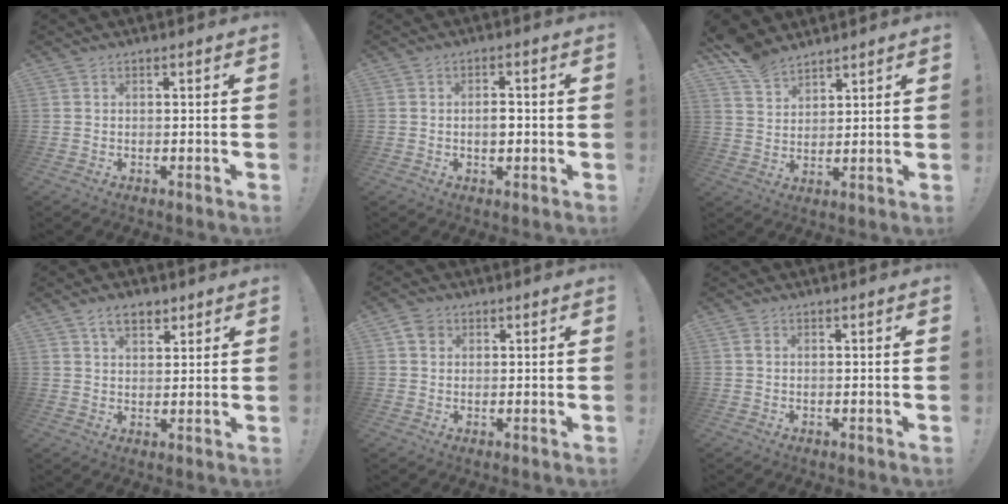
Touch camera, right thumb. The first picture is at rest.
{"total": 3.2, "force": [-0.6, 1.9, 2.5], "torque": [-0.031, 0.003, -0.015]}
{"total": 8.9, "force": [7.2, 4.4, 2.6], "torque": [-0.046, -0.045, 0.141]}
{"total": 6.7, "force": [4.0, 3.8, 3.8], "torque": [-0.052, -0.009, 0.071]}
{"total": 3.8, "force": [1.7, 3.1, 1.5], "torque": [-0.018, -0.003, 0.032]}
{"total": 0.8, "force": [0.1, 0.4, 0.6], "torque": [-0.014, 0.003, 0.002]}